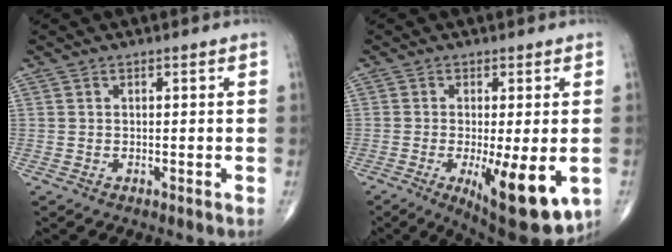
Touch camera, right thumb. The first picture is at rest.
{"total": 13.8, "force": [-3.8, 4.0, 12.6], "torque": [-0.170, -0.024, -0.044]}